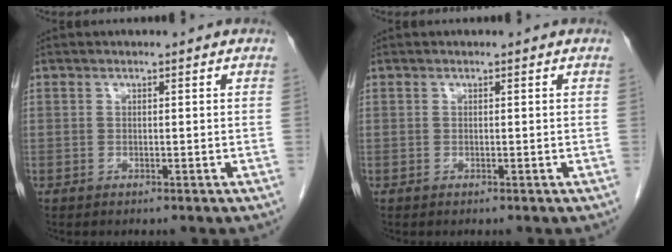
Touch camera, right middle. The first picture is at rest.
{"total": 0.0}